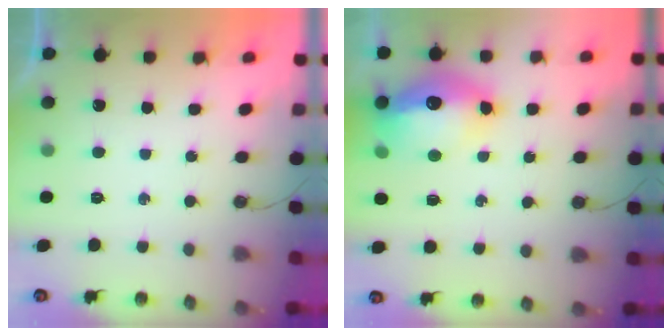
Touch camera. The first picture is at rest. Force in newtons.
{"total": 15.3, "press": 15.2, "slide": 1.3}